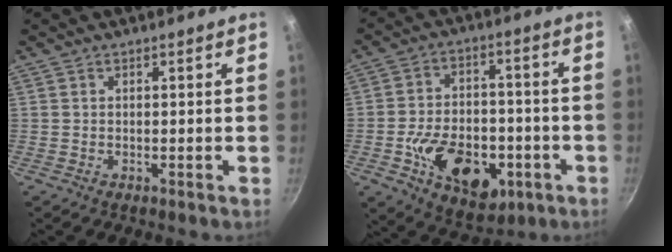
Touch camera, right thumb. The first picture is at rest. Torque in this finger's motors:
{"motor_torque": [2.31, 2.13, 0.14, -0.07, 0.38]}